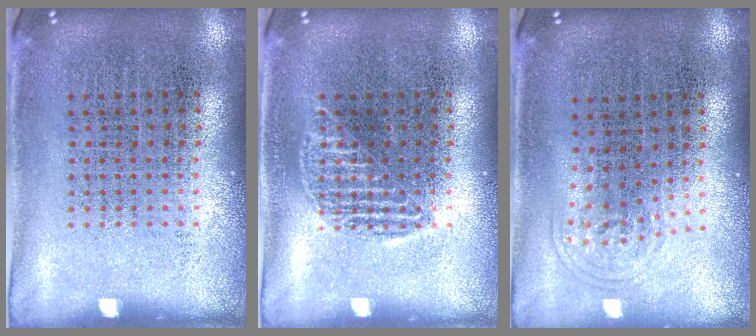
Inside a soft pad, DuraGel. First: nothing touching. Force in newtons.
{"total": 1.2, "press": 1.2, "slide": 0.2}
{"total": 0.9, "press": 0.7, "slide": 0.6}